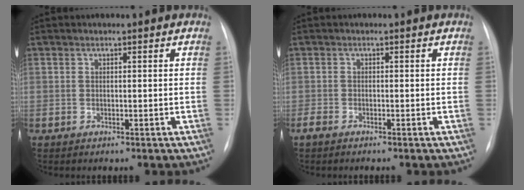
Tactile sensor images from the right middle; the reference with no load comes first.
{"total": 1.0, "force": [-0.8, 0.3, 0.6], "torque": [-0.019, -0.004, -0.016]}